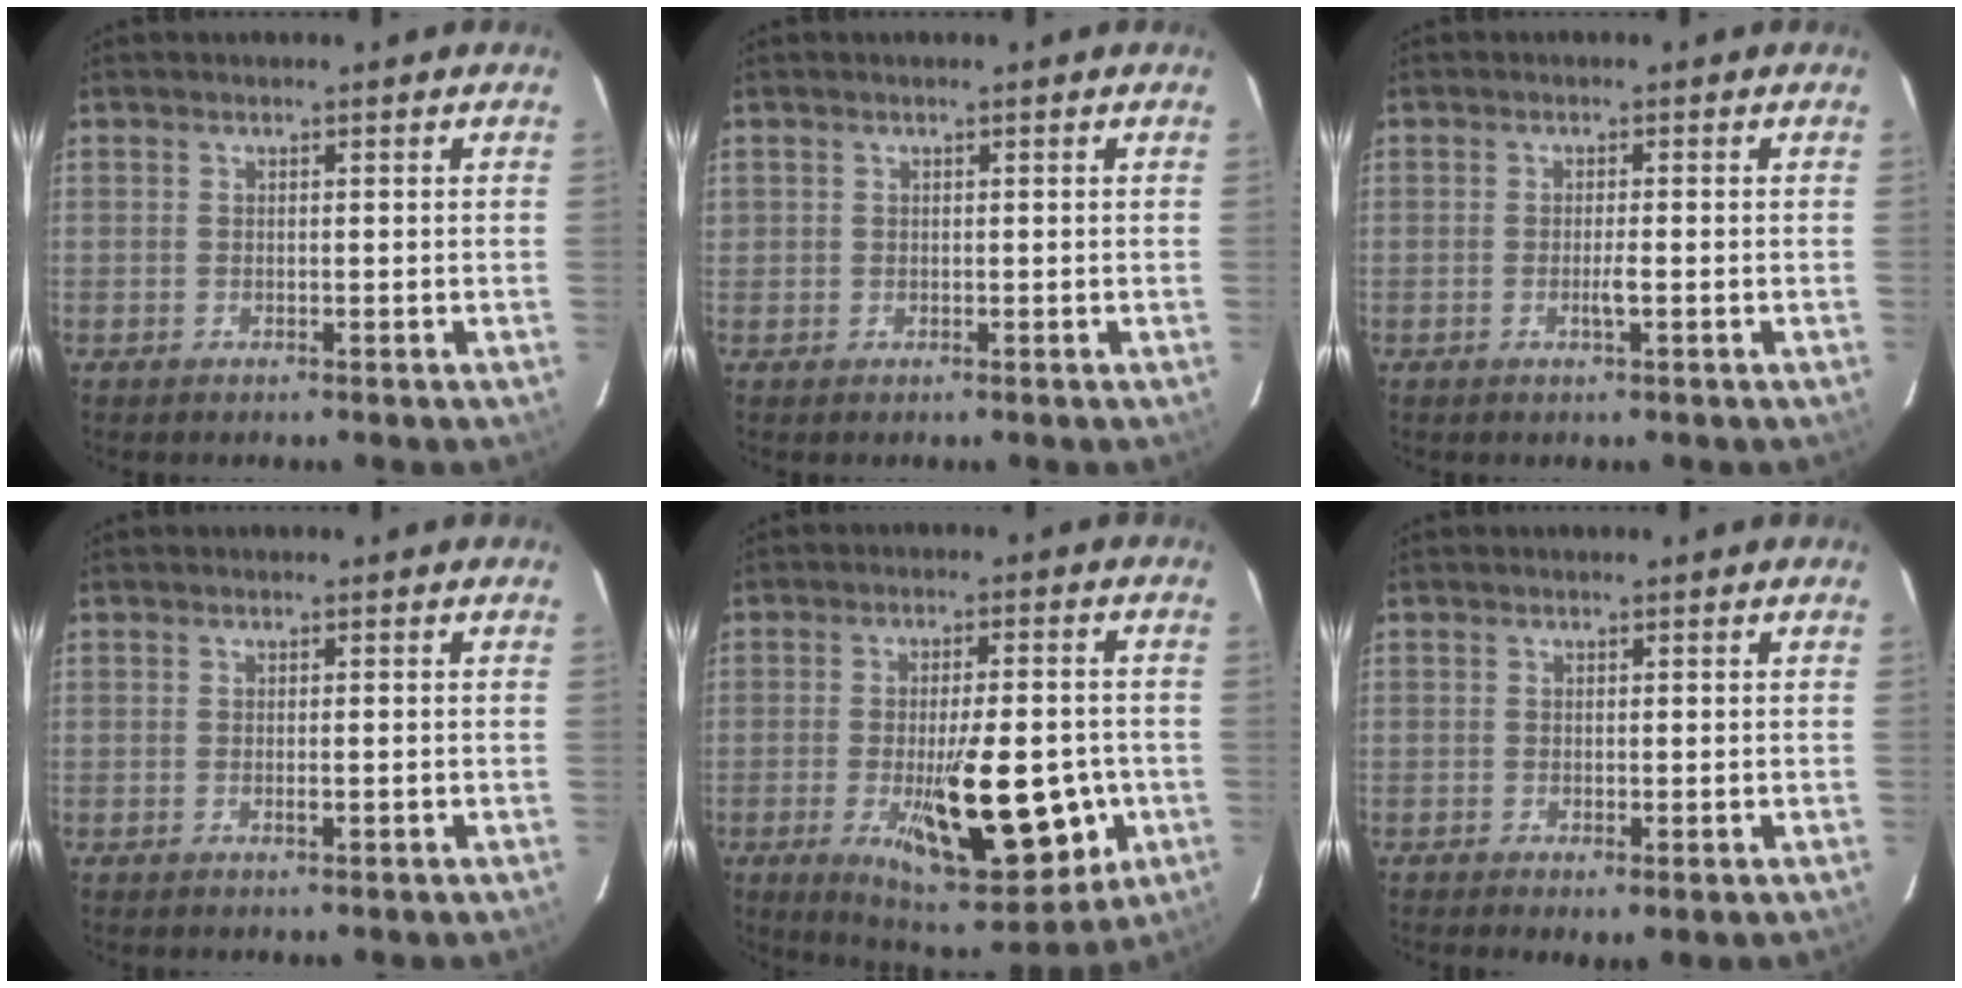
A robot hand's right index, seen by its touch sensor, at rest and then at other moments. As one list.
[{"total": 0.9, "force": [0.1, 0.8, 0.2], "torque": [0.003, 0.010, 0.002]}, {"total": 1.9, "force": [-0.6, 0.3, 1.8], "torque": [-0.036, 0.000, -0.011]}, {"total": 1.5, "force": [-0.4, 0.5, 1.3], "torque": [-0.027, -0.001, -0.004]}, {"total": 19.1, "force": [-5.1, 5.9, 17.4], "torque": [-0.251, -0.009, -0.057]}, {"total": 3.0, "force": [-0.8, 1.3, 2.7], "torque": [-0.049, -0.006, -0.008]}]